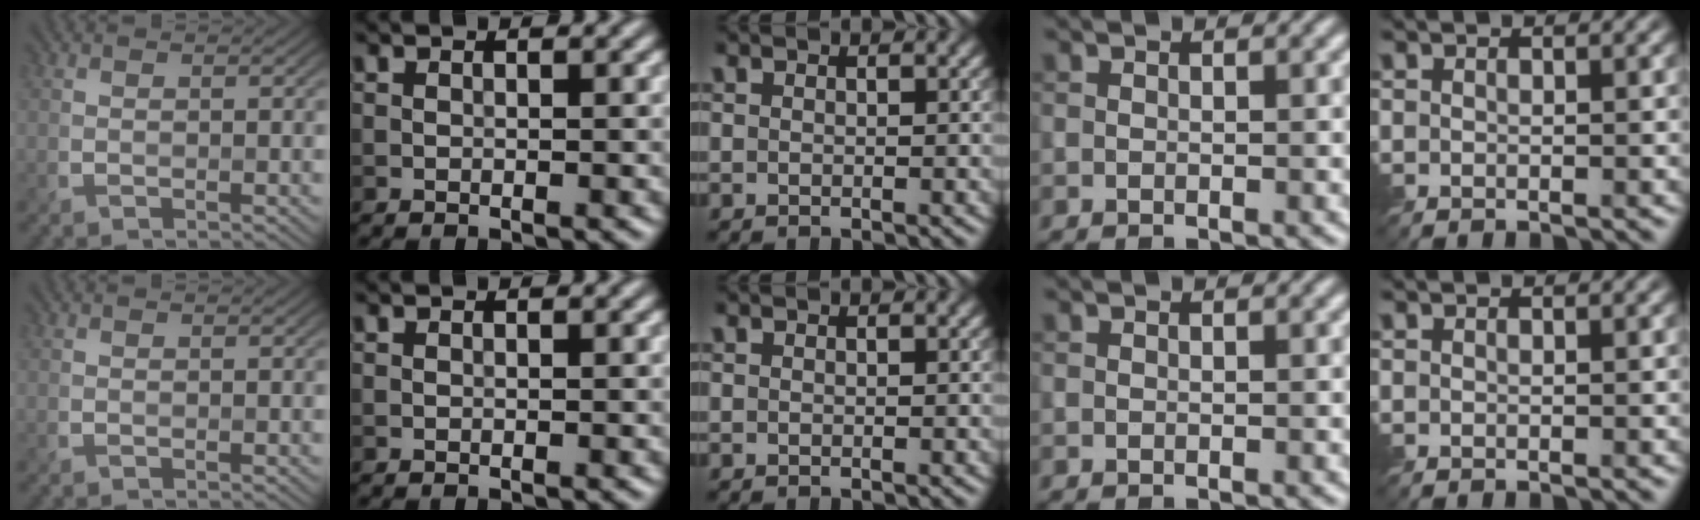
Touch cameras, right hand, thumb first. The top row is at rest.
{}